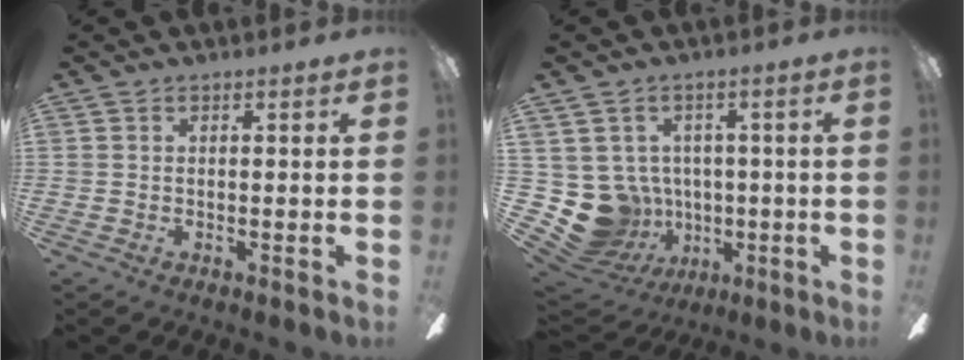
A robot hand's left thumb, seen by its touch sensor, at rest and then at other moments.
{"total": 12.2, "force": [-2.5, 11.0, 4.7], "torque": [-0.145, 0.005, -0.032]}